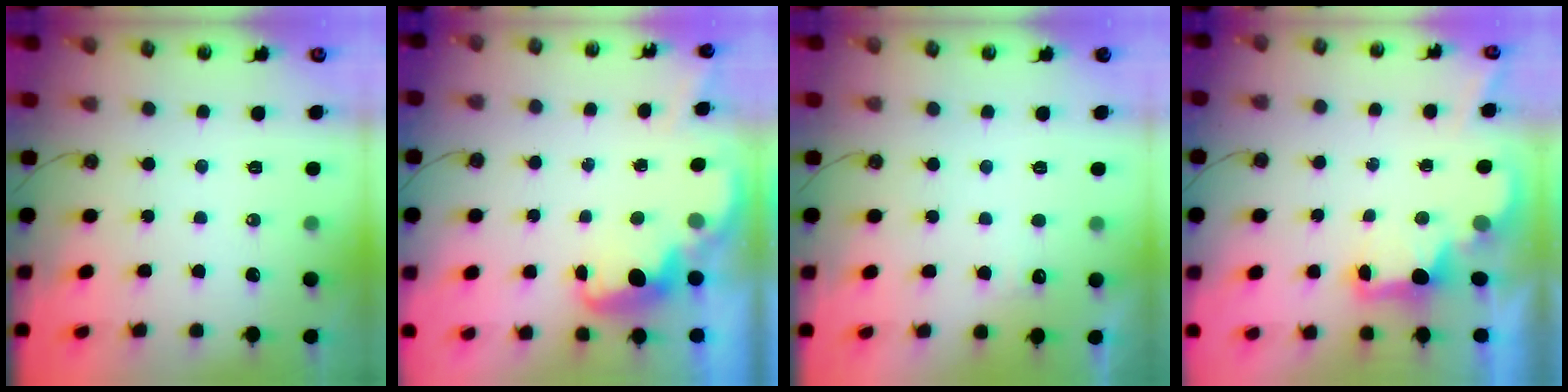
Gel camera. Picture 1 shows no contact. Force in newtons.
{"total": 2.7, "press": 2.6, "slide": 0.6}
{"total": 5.2, "press": 5.1, "slide": 1.2}
{"total": 2.5, "press": 2.3, "slide": 0.8}